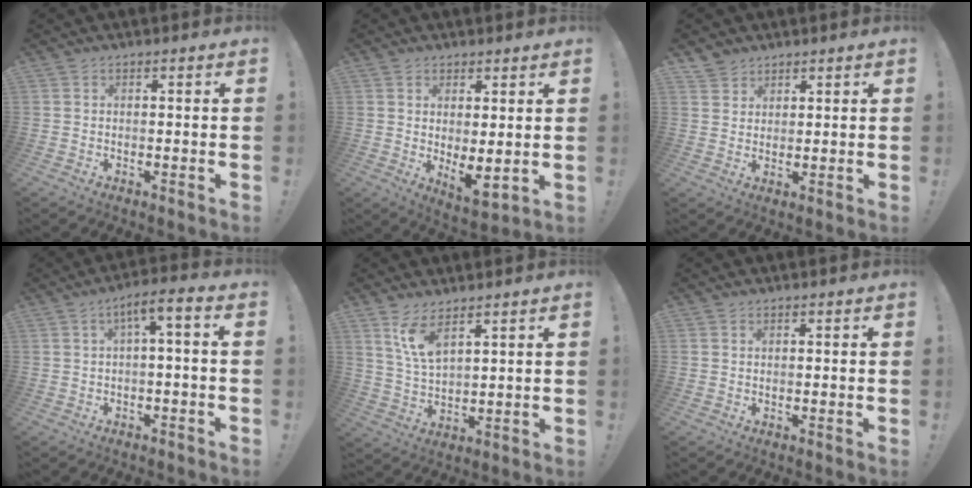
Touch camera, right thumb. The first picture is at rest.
{"total": 5.5, "force": [1.1, 1.8, 5.0], "torque": [-0.070, -0.027, 0.024]}
{"total": 3.9, "force": [3.2, 2.2, 0.3], "torque": [-0.010, -0.017, 0.062]}
{"total": 6.0, "force": [0.1, 1.4, 5.8], "torque": [-0.089, 0.000, -0.002]}
{"total": 8.3, "force": [5.6, 2.7, 5.5], "torque": [-0.104, -0.027, 0.102]}
{"total": 0.0}